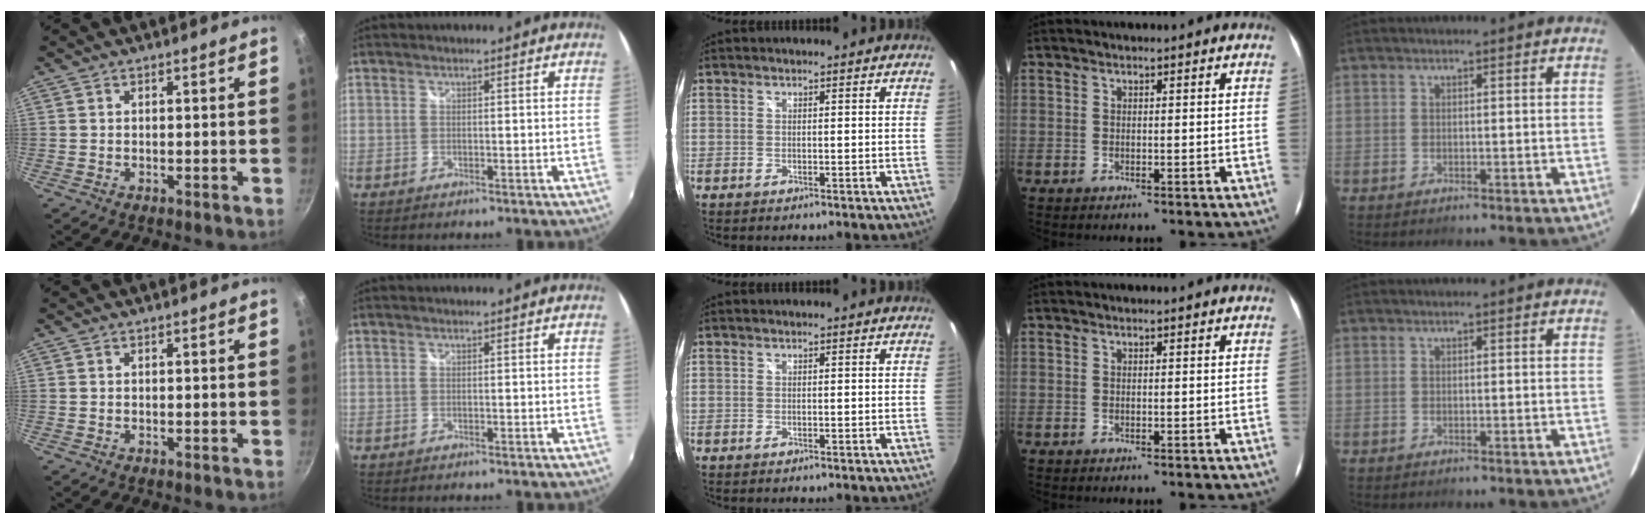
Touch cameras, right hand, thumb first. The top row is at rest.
{}